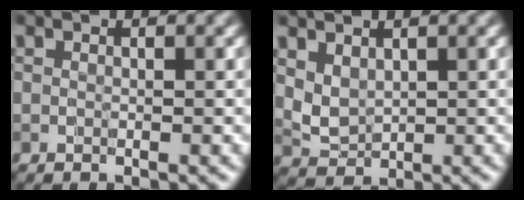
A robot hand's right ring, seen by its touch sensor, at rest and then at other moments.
{"total": 1.9, "force": [1.0, 1.3, 1.0], "torque": [-0.022, -0.004, 0.026]}